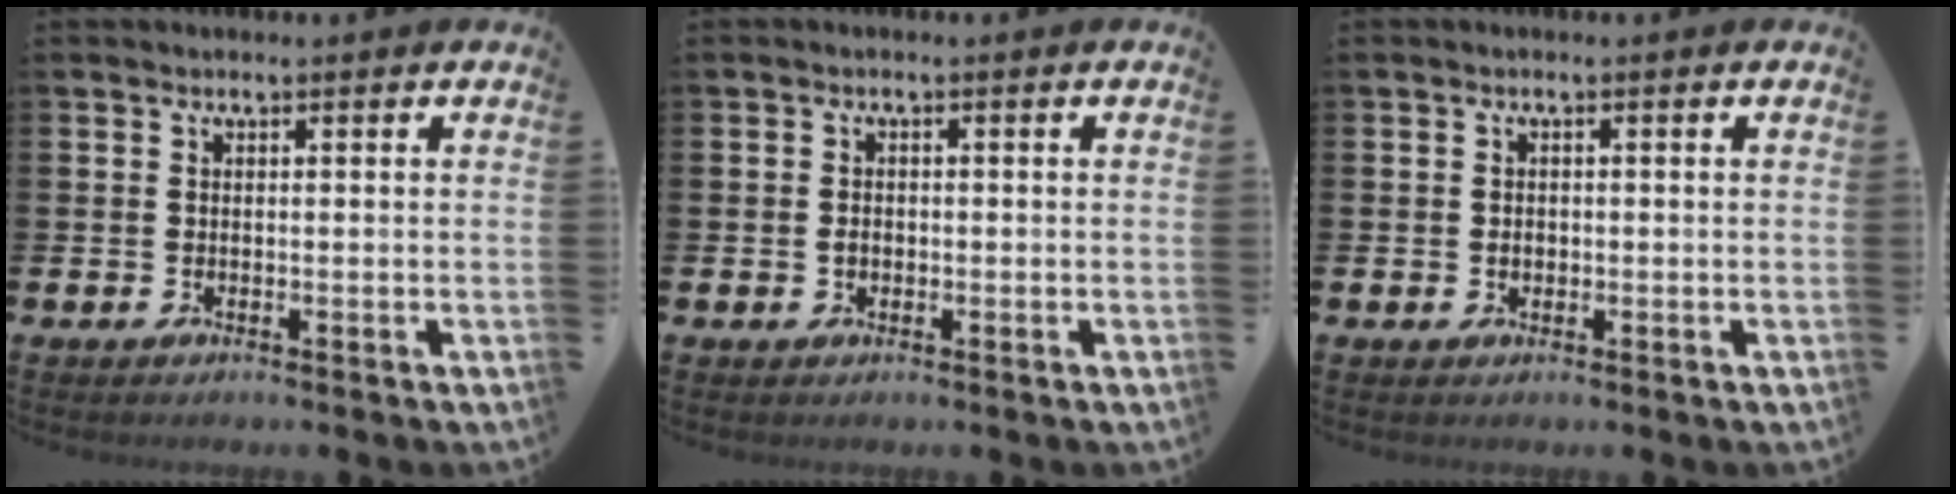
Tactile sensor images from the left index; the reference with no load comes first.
{"total": 1.2, "force": [-0.2, 1.0, 0.7], "torque": [-0.014, 0.007, -0.007]}
{"total": 0.9, "force": [-0.1, 0.8, 0.4], "torque": [-0.003, 0.003, -0.005]}